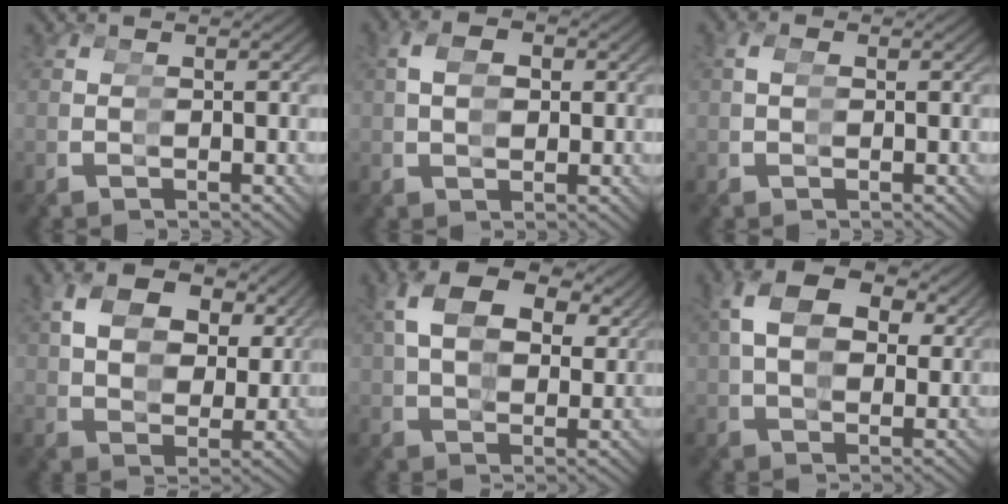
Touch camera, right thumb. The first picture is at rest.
{"total": 1.0, "force": [0.8, 0.5, 0.2], "torque": [-0.005, 0.009, 0.014]}
{"total": 0.8, "force": [-0.2, -0.4, -0.7], "torque": [0.006, 0.002, -0.002]}
{"total": 5.2, "force": [3.5, 2.9, 2.5], "torque": [-0.039, 0.017, 0.054]}
{"total": 5.6, "force": [3.7, 2.9, 3.1], "torque": [-0.050, 0.018, 0.055]}
{"total": 5.7, "force": [3.6, 3.3, 2.9], "torque": [-0.045, 0.022, 0.052]}